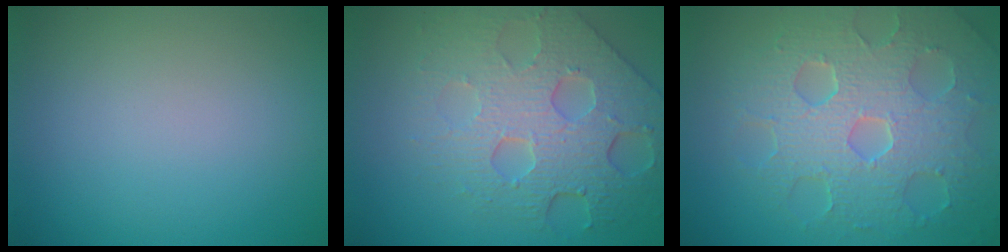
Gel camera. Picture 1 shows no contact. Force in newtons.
{"total": 8.1, "press": 5.6, "slide": 5.9}
{"total": 8.6, "press": 5.8, "slide": 6.4}